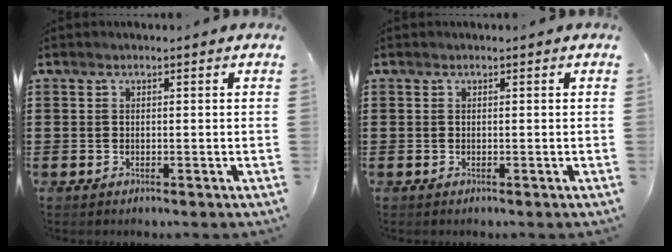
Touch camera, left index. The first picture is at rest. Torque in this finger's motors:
{"motor_torque": [0.00, 0.00, 0.00, -0.01]}